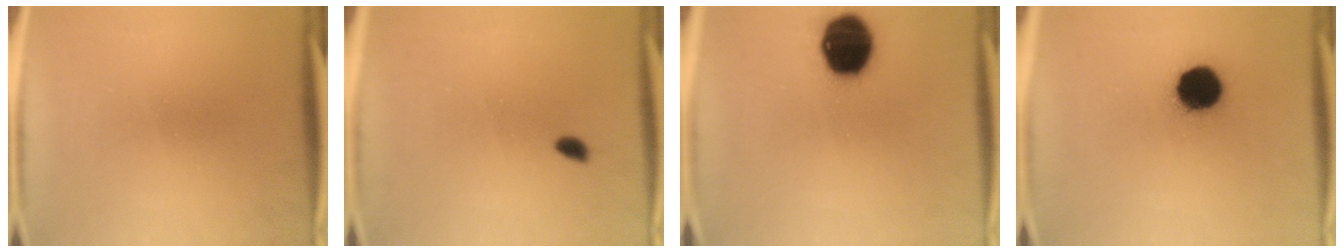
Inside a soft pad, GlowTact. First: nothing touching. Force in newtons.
{"total": 1.5}
{"total": 17.4}
{"total": 12.4}